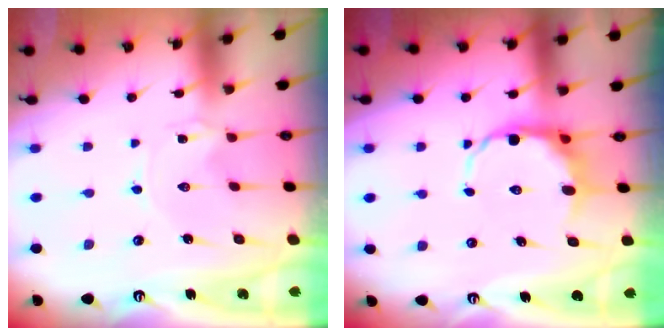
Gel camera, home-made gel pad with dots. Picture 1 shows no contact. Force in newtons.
{"total": 10.3, "press": 9.6, "slide": 3.5}